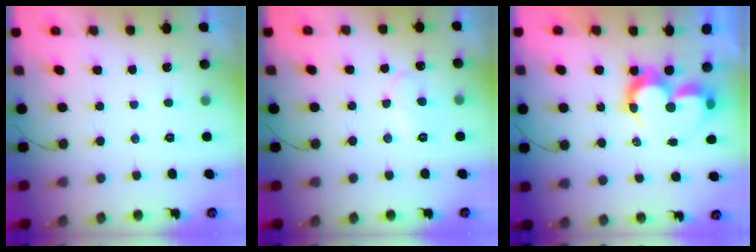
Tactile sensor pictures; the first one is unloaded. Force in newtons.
{"total": 8.0, "press": 7.9, "slide": 0.7}
{"total": 9.0, "press": 9.0, "slide": 0.7}